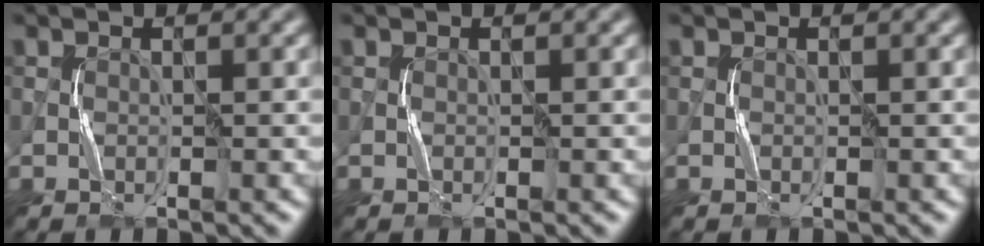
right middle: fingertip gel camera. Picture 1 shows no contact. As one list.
[{"total": 0.0}, {"total": 0.0}]